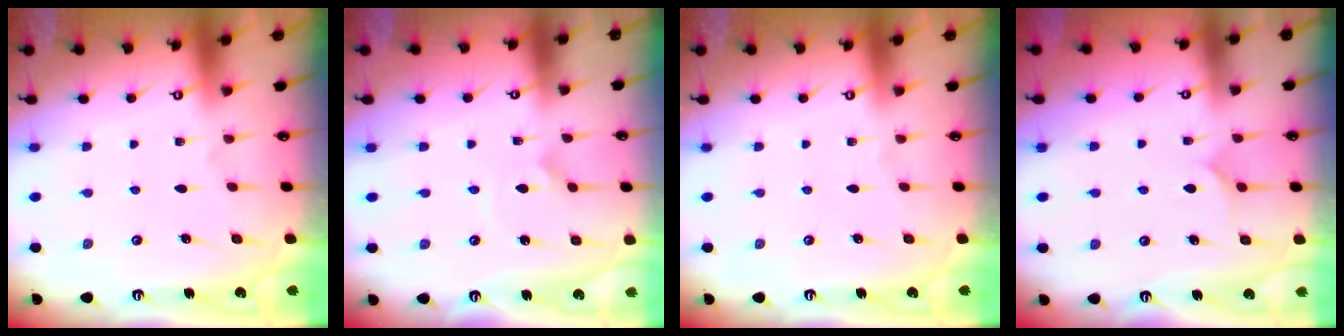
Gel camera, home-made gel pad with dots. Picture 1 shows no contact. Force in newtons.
{"total": 2.3, "press": 2.3, "slide": 0.0}
{"total": 0.0}
{"total": 4.3, "press": 4.2, "slide": 0.3}